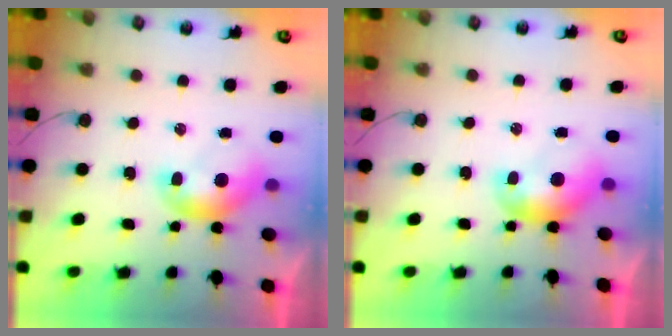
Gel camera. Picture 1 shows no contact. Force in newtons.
{"total": 1.0, "press": 0.7, "slide": 0.7}